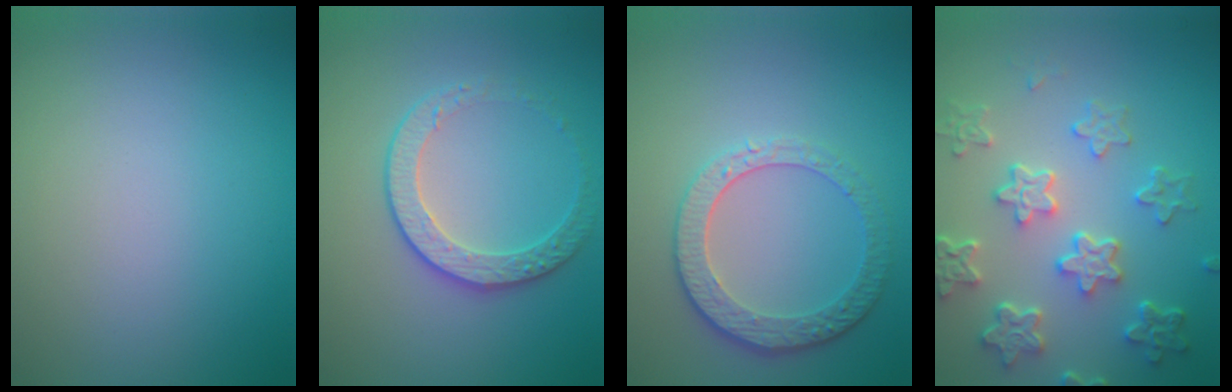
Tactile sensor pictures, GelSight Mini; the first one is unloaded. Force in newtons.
{"total": 2.8, "press": 2.4, "slide": 1.4}
{"total": 4.5, "press": 3.4, "slide": 3.0}
{"total": 6.1, "press": 4.7, "slide": 4.0}